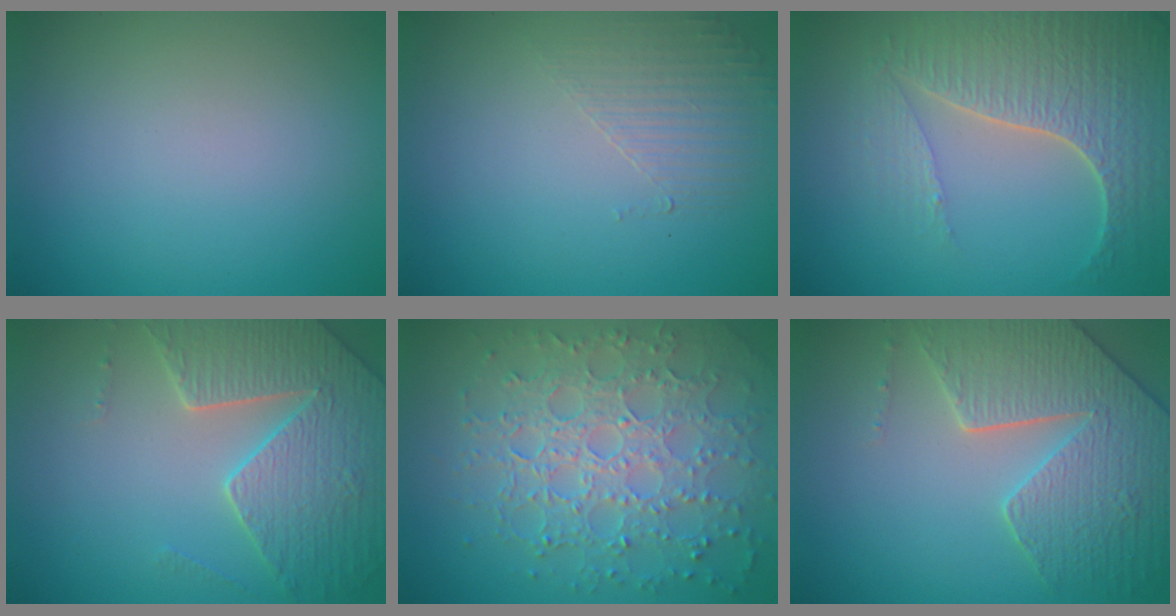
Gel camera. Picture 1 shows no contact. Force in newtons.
{"total": 1.6, "press": 0.7, "slide": 1.4}
{"total": 6.2, "press": 5.0, "slide": 3.7}
{"total": 5.2, "press": 5.0, "slide": 1.4}
{"total": 7.8, "press": 5.7, "slide": 5.4}
{"total": 6.3, "press": 5.6, "slide": 3.1}